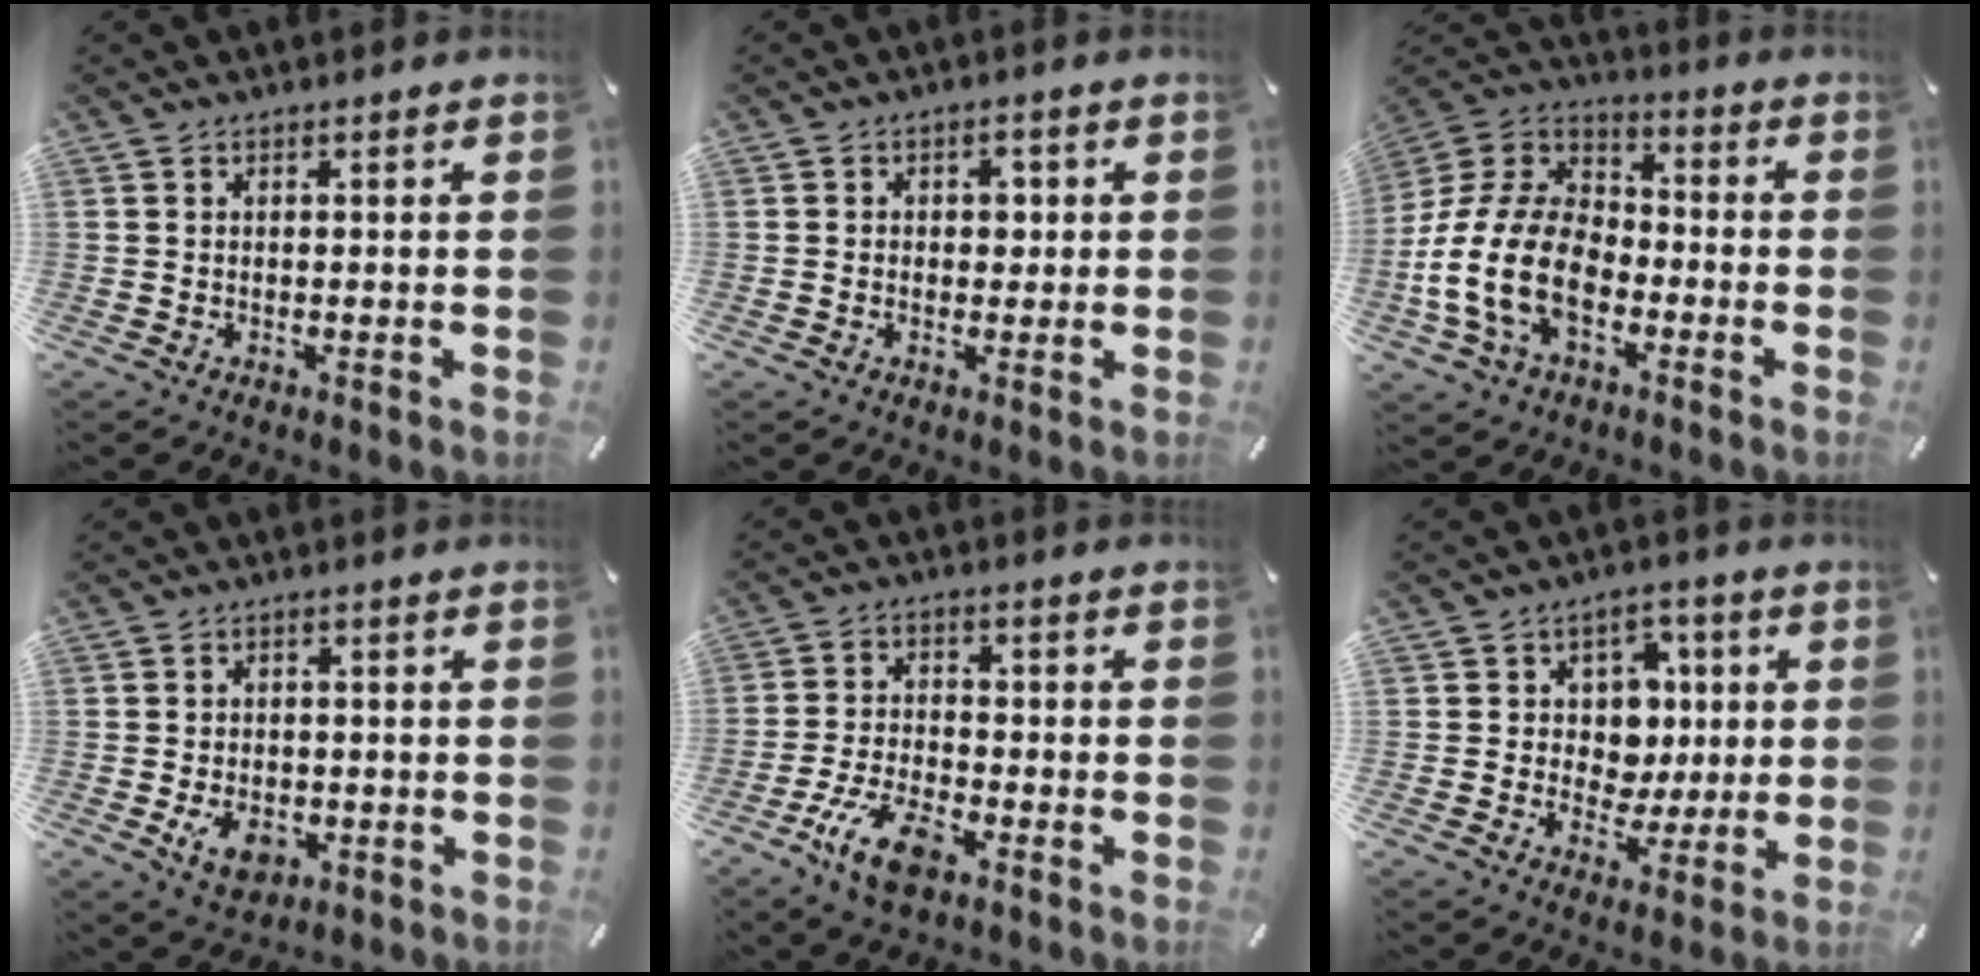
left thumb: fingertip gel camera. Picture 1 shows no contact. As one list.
[{"total": 2.8, "force": [-0.1, 2.2, 1.9], "torque": [-0.015, -0.001, -0.012]}, {"total": 17.0, "force": [-6.6, 11.0, 11.1], "torque": [-0.246, 0.032, -0.121]}, {"total": 5.9, "force": [-1.8, 4.3, 3.6], "torque": [-0.069, -0.004, -0.038]}, {"total": 9.7, "force": [-5.4, 4.8, 6.6], "torque": [-0.141, 0.017, -0.100]}, {"total": 9.1, "force": [0.8, 8.6, 2.9], "torque": [-0.035, -0.002, 0.017]}]